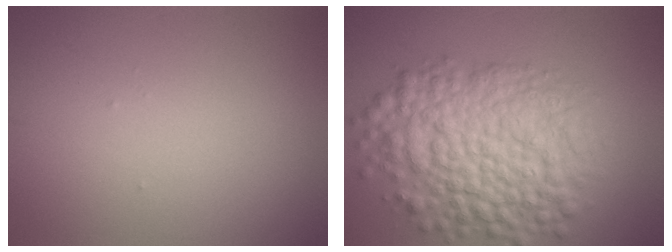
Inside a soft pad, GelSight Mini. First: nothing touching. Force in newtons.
{"total": 9.3, "press": 9.3, "slide": 0.3}